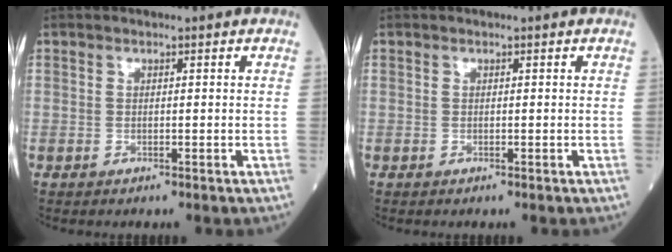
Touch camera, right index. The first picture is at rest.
{"total": 0.0}